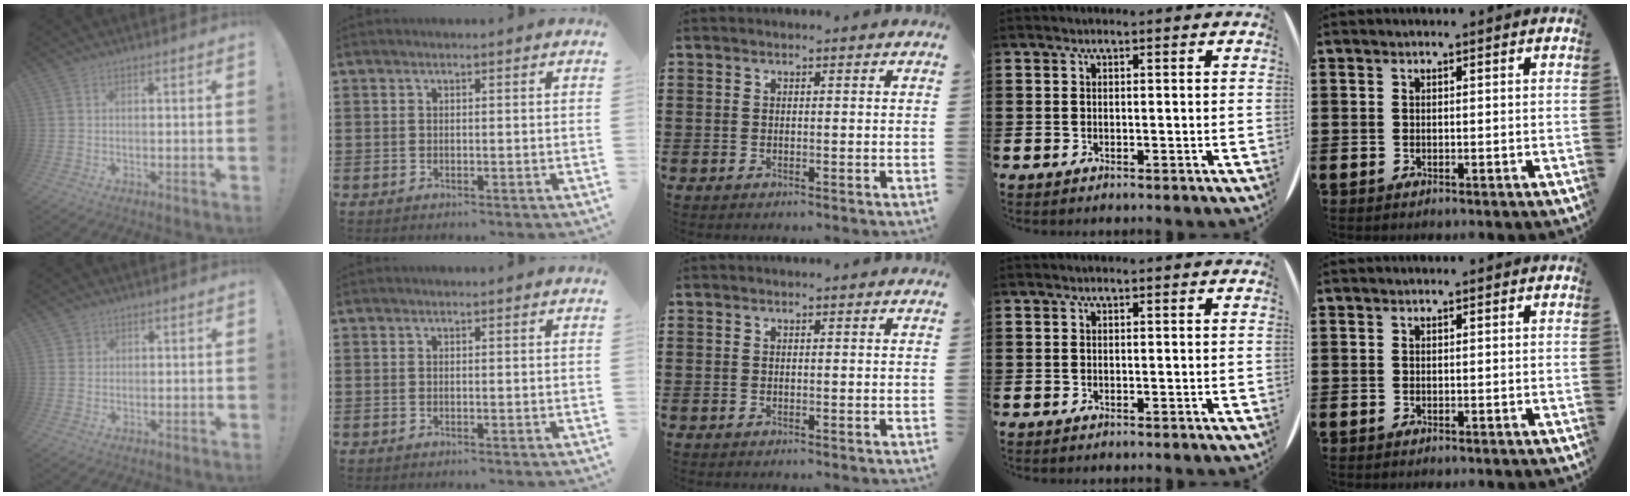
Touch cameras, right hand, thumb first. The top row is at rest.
{"thumb": {"total": 1.6, "force": [1.0, 1.3, 0.2], "torque": [0.002, -0.004, 0.017]}}